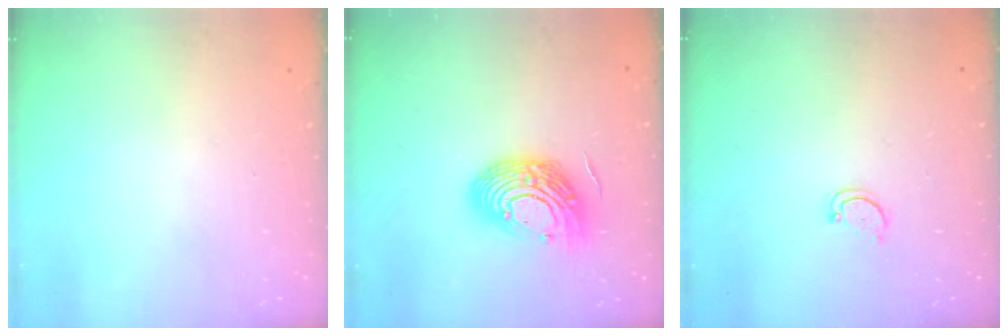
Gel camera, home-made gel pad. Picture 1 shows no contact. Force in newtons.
{"total": 15.4, "press": 15.3, "slide": 1.4}
{"total": 2.9, "press": 2.9, "slide": 0.4}